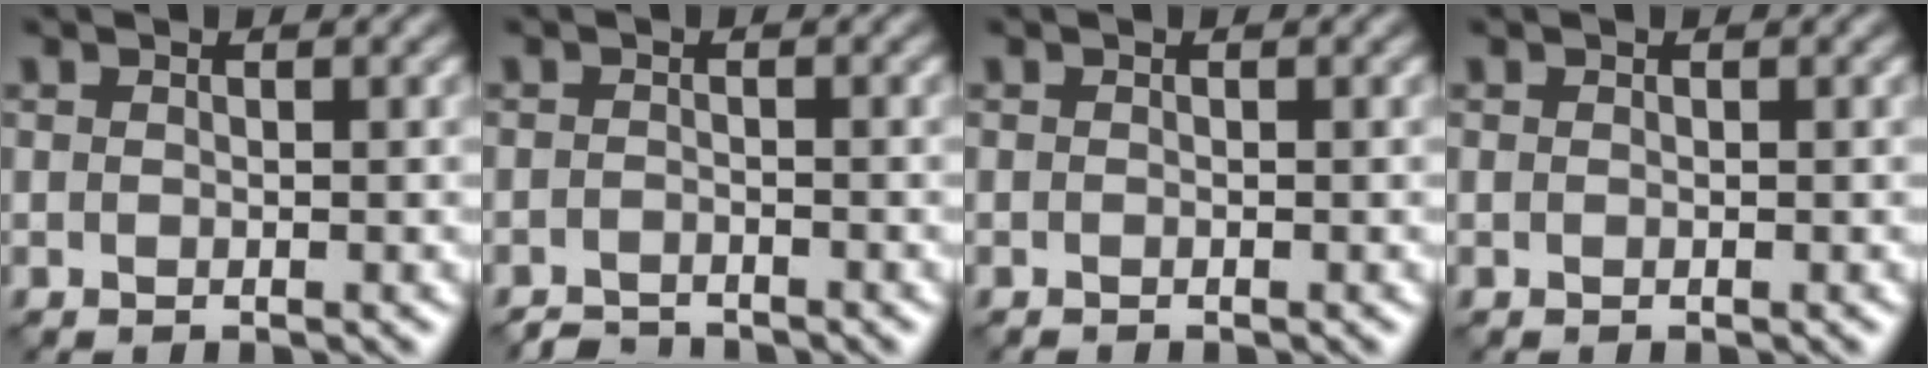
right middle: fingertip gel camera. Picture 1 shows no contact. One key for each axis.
{"total": 1.7, "fx": -1.7, "fy": 0.2, "fz": 0.2, "tx": 0.001, "ty": 0.001, "tz": -0.035}
{"total": 0.0}
{"total": 0.0}